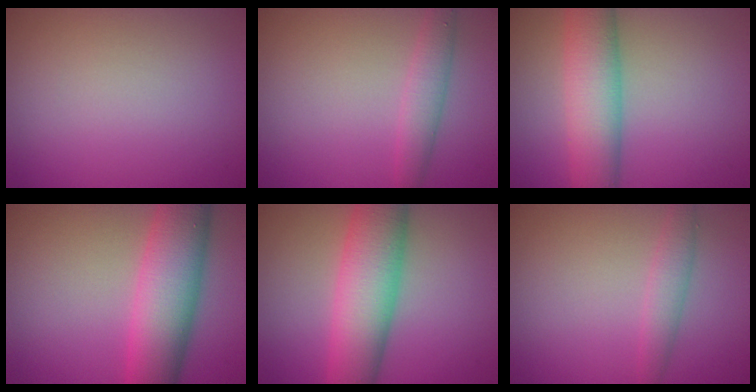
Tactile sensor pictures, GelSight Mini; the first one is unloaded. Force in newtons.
{"total": 2.4, "press": 2.4, "slide": 0.1}
{"total": 7.1, "press": 7.1, "slide": 0.2}
{"total": 8.6, "press": 8.6, "slide": 0.4}
{"total": 8.7, "press": 8.7, "slide": 0.2}
{"total": 1.9, "press": 1.9, "slide": 0.0}